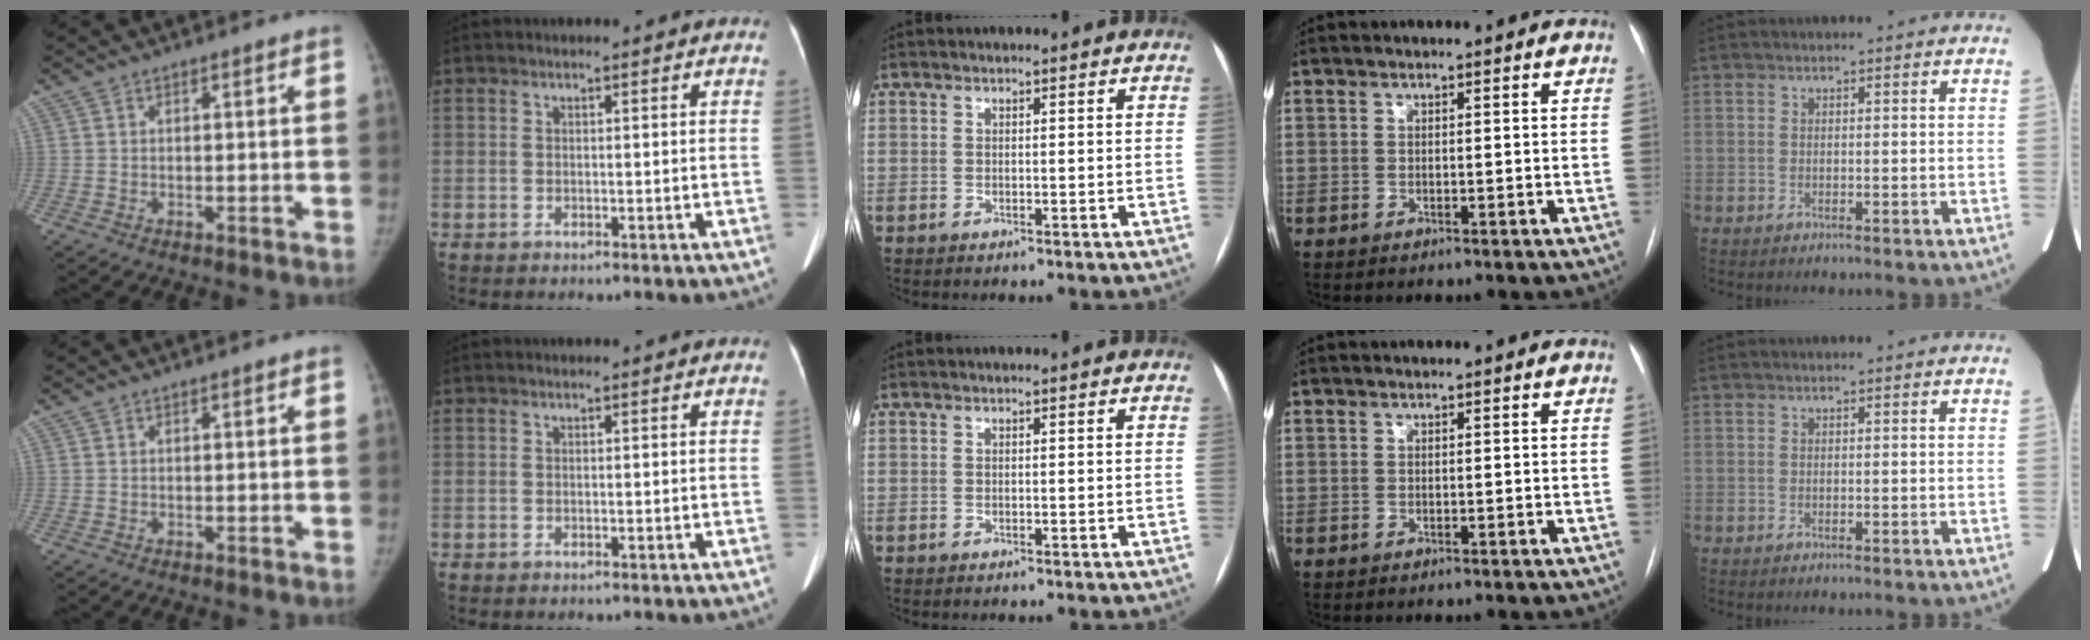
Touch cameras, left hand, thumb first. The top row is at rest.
{}